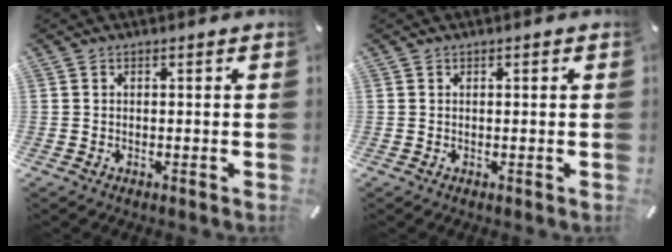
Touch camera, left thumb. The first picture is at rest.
{"total": 0.0}